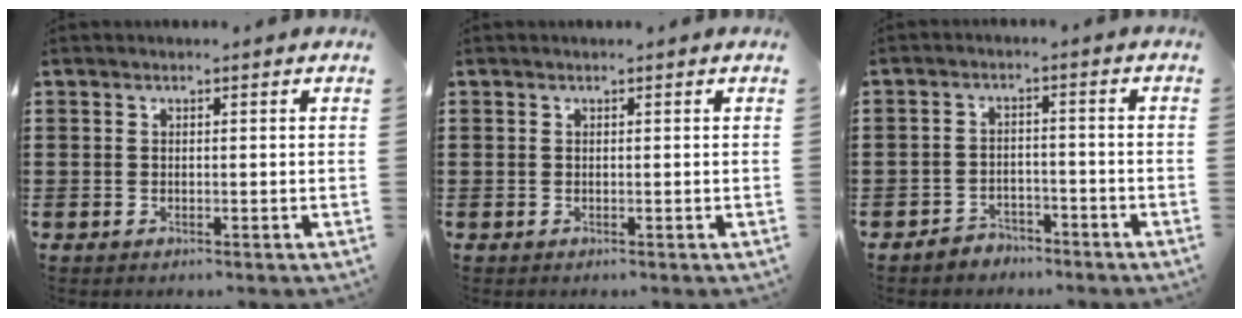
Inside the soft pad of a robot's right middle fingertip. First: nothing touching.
{"total": 0.0}
{"total": 3.2, "force": [-3.0, 0.9, -0.2], "torque": [-0.005, 0.000, -0.067]}